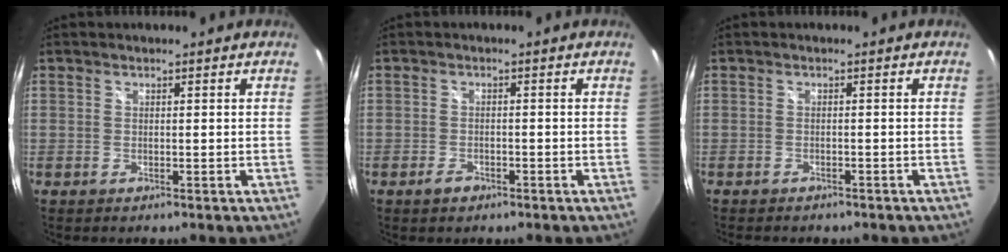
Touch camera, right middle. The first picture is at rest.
{"total": 2.3, "force": [-1.6, 1.3, 1.1], "torque": [-0.021, -0.002, -0.027]}
{"total": 3.8, "force": [-3.2, 1.4, 1.4], "torque": [-0.029, -0.014, -0.044]}